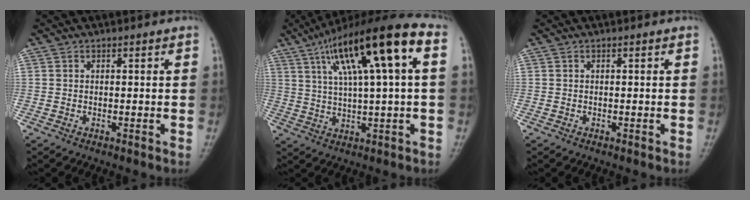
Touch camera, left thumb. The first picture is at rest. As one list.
[{"total": 18.8, "force": [6.2, 3.9, 17.3], "torque": [-0.285, 0.023, 0.100]}, {"total": 0.0}]